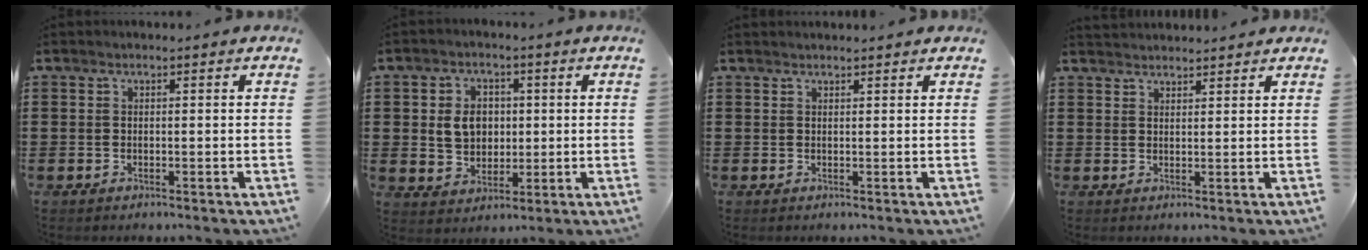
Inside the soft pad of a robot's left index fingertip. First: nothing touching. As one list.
[{"total": 5.8, "force": [0.7, 4.7, 3.4], "torque": [-0.071, 0.012, 0.009]}, {"total": 0.8, "force": [0.7, -0.1, 0.1], "torque": [-0.003, -0.002, 0.015]}, {"total": 1.8, "force": [1.8, 0.0, -0.2], "torque": [-0.002, 0.000, 0.036]}]